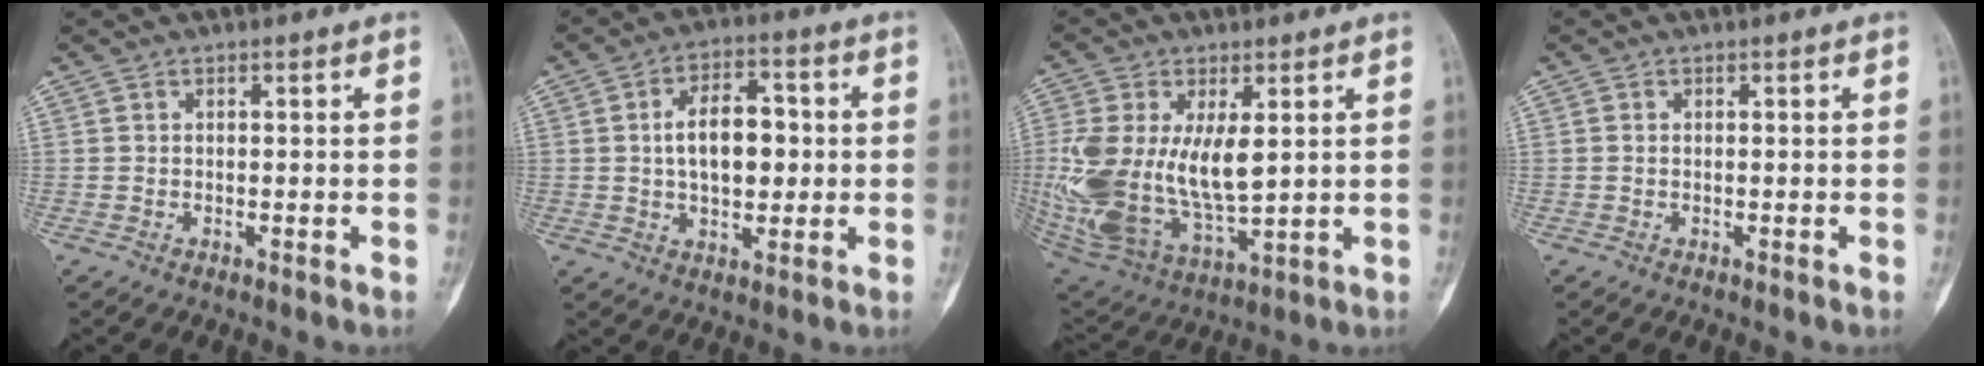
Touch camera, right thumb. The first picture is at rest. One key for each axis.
{"total": 10.8, "fx": 0.6, "fy": 6.4, "fz": 8.7, "tx": -0.119, "ty": 0.014, "tz": 0.010}
{"total": 20.8, "fx": 1.9, "fy": 10.9, "fz": 17.6, "tx": -0.373, "ty": -0.030, "tz": 0.052}
{"total": 0.5, "fx": 0.0, "fy": 0.4, "fz": 0.3, "tx": -0.005, "ty": 0.001, "tz": -0.002}